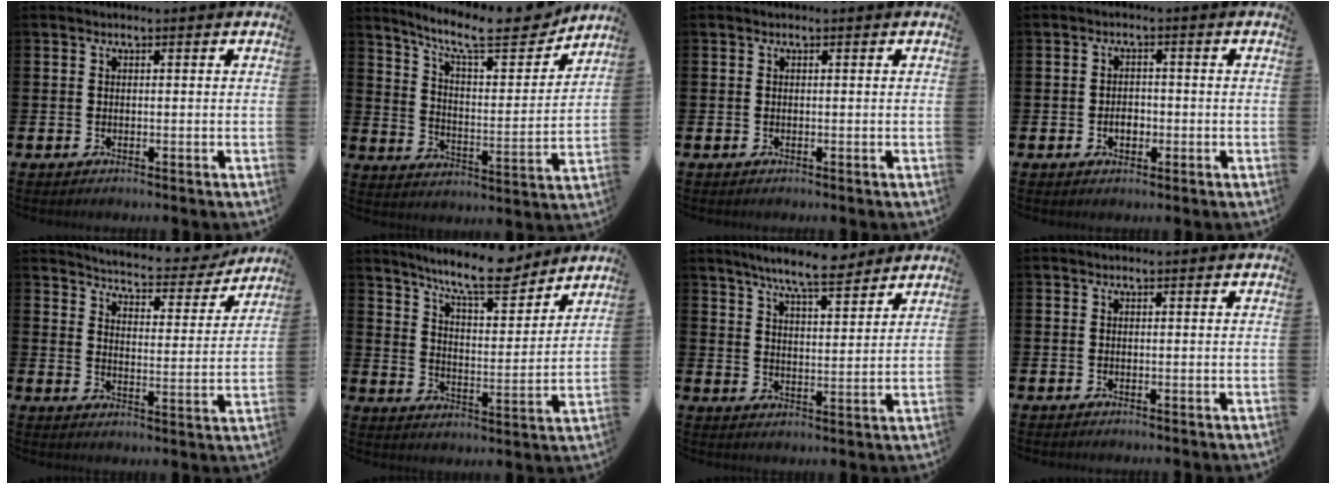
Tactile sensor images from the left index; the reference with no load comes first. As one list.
[{"total": 11.7, "force": [10.2, 2.3, 5.2], "torque": [-0.120, -0.064, 0.174]}, {"total": 0.0}, {"total": 2.4, "force": [-0.7, 1.7, 1.6], "torque": [-0.023, 0.002, -0.017]}, {"total": 5.4, "force": [5.2, 0.8, 0.8], "torque": [-0.040, -0.042, 0.086]}, {"total": 10.7, "force": [9.4, 2.0, 4.6], "torque": [-0.100, -0.051, 0.165]}, {"total": 7.7, "force": [7.1, 0.8, 2.9], "torque": [-0.067, -0.034, 0.124]}, {"total": 0.0}]